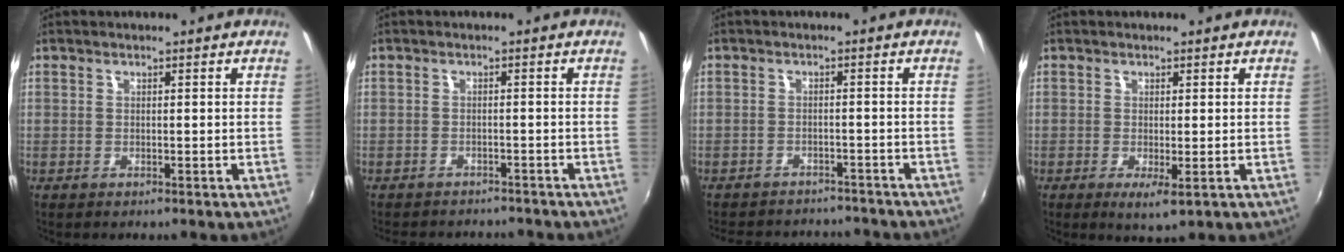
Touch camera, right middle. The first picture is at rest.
{"total": 5.9, "force": [-5.4, 2.1, 1.5], "torque": [-0.042, -0.003, -0.076]}
{"total": 11.2, "force": [-10.0, 3.9, 3.3], "torque": [-0.081, 0.010, -0.133]}
{"total": 2.7, "force": [-0.5, 0.4, 2.6], "torque": [-0.048, -0.011, -0.006]}